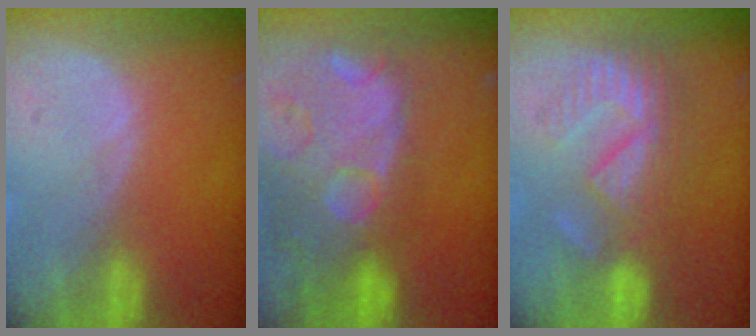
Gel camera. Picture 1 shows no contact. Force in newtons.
{"total": 14.4, "press": 11.8, "slide": 8.3}
{"total": 9.2, "press": 8.0, "slide": 4.5}